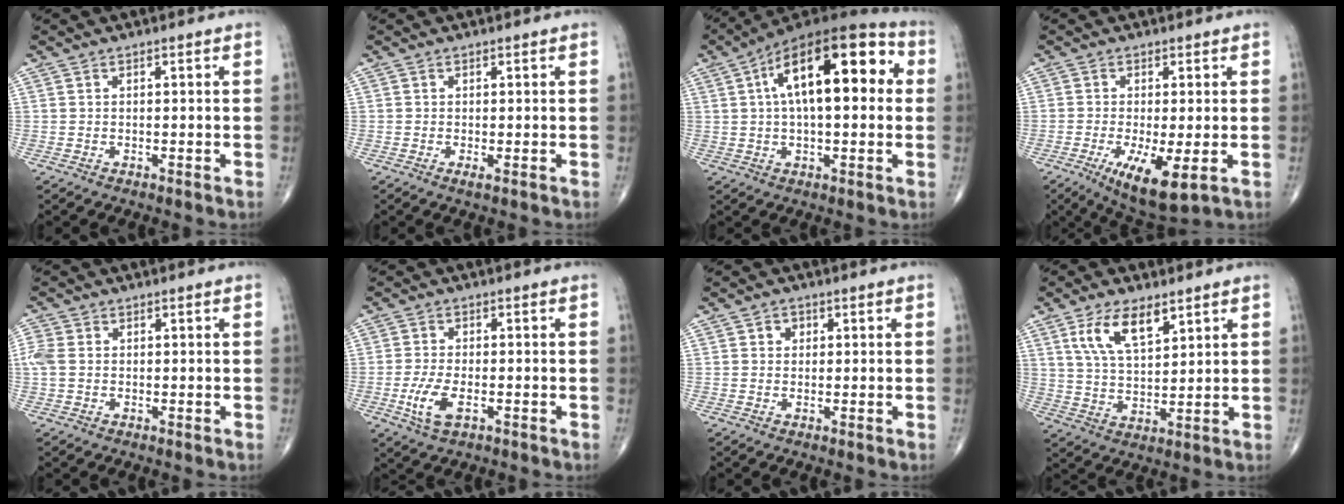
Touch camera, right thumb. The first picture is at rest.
{"total": 0.8, "force": [-0.2, 0.1, 0.8], "torque": [-0.017, -0.003, -0.005]}
{"total": 20.9, "force": [4.5, 9.0, 18.2], "torque": [-0.268, 0.026, 0.058]}
{"total": 9.5, "force": [-2.9, 2.7, 8.6], "torque": [-0.150, -0.023, -0.042]}
{"total": 3.5, "force": [0.2, 2.7, 2.3], "torque": [-0.072, 0.007, 0.000]}
{"total": 5.9, "force": [-1.9, 2.7, 4.8], "torque": [-0.105, 0.002, -0.034]}
{"total": 1.7, "force": [0.5, 1.6, 0.6], "torque": [0.001, 0.001, 0.003]}
{"total": 9.6, "force": [5.2, 4.2, 6.9], "torque": [-0.117, -0.023, 0.105]}